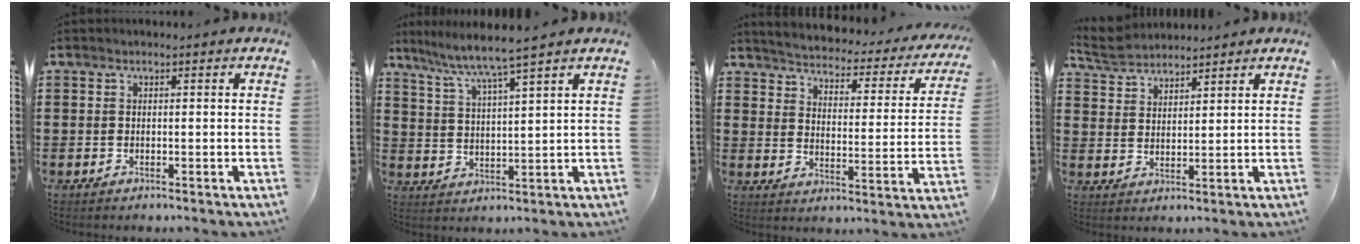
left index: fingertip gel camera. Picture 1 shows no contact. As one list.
[{"total": 5.0, "force": [4.2, -1.0, 2.5], "torque": [-0.066, -0.030, 0.066]}, {"total": 2.8, "force": [2.8, 0.0, 0.5], "torque": [-0.032, -0.030, 0.037]}, {"total": 4.4, "force": [4.2, 1.2, 0.6], "torque": [-0.029, -0.008, 0.078]}]